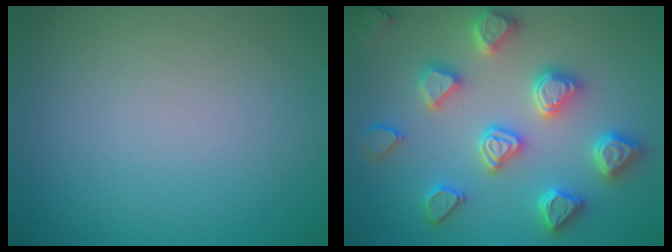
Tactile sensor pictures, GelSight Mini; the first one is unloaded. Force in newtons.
{"total": 5.4, "press": 5.3, "slide": 1.2}